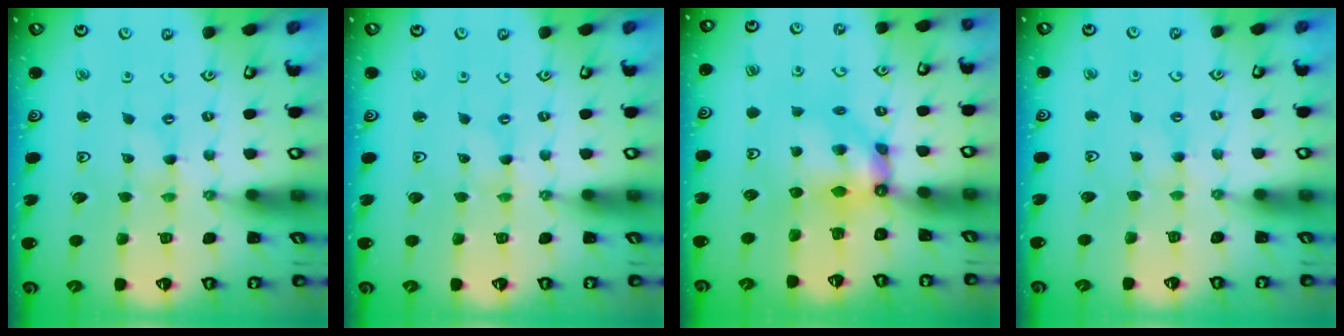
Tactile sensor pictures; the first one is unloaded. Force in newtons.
{"total": 0.0}
{"total": 6.8, "press": 6.8, "slide": 0.4}
{"total": 2.1, "press": 2.0, "slide": 0.4}